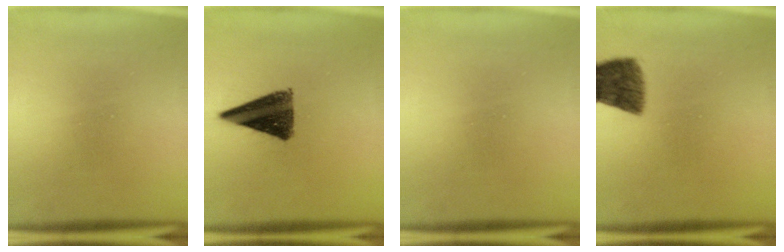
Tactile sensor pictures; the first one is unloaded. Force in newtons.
{"total": 10.6}
{"total": 0.0}
{"total": 7.8}